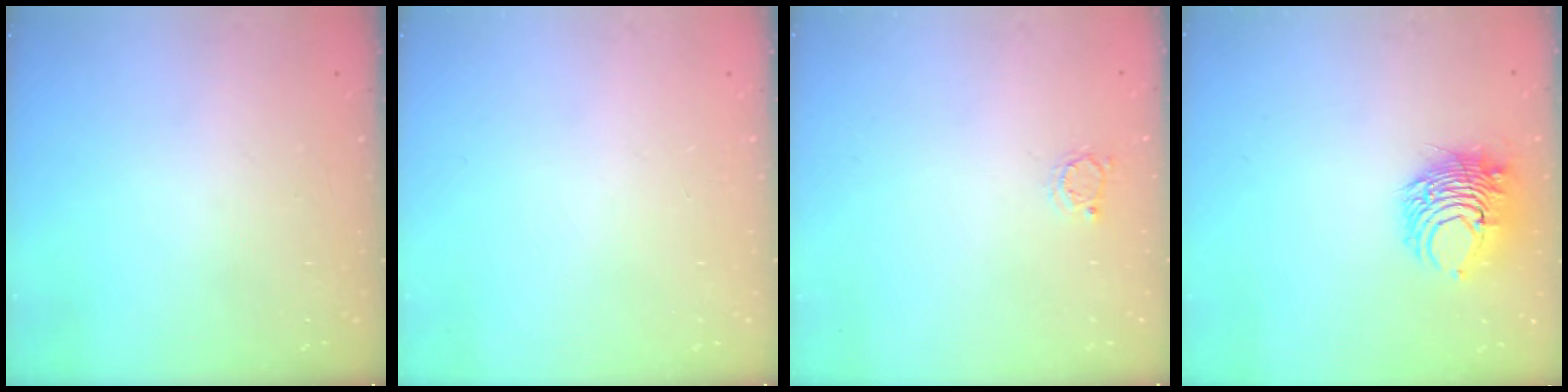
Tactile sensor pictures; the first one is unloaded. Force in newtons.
{"total": 0.0}
{"total": 2.6, "press": 2.6, "slide": 0.4}
{"total": 8.6, "press": 8.5, "slide": 1.1}